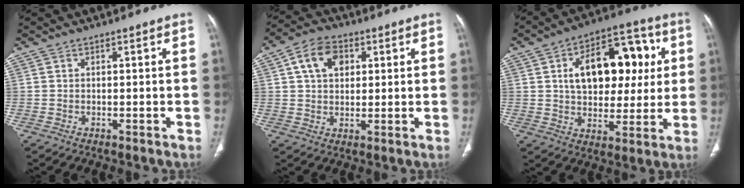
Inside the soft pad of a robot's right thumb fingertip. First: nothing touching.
{"total": 8.7, "force": [2.8, 6.1, 5.5], "torque": [-0.077, 0.005, 0.043]}
{"total": 19.4, "force": [4.2, 11.9, 14.8], "torque": [-0.172, 0.019, 0.065]}